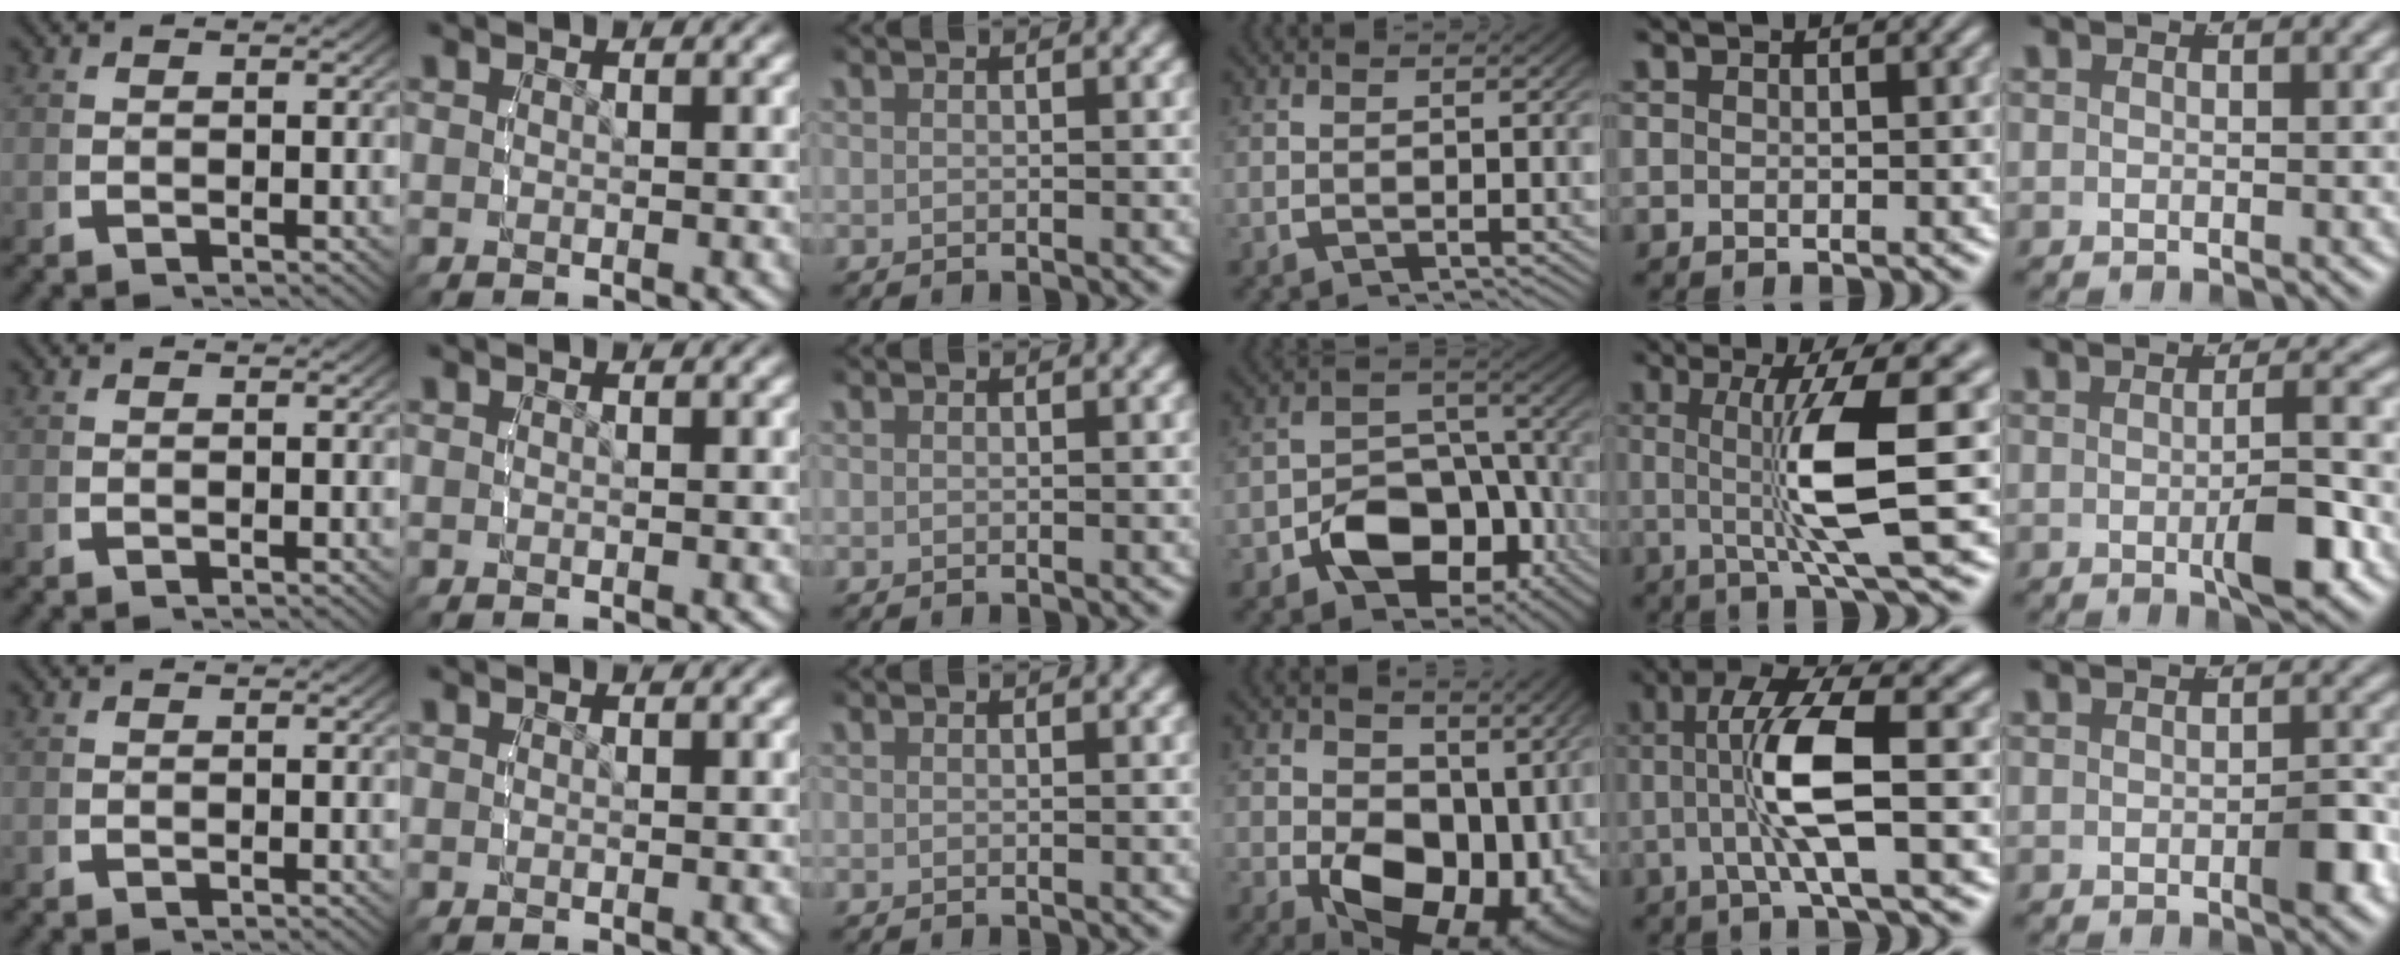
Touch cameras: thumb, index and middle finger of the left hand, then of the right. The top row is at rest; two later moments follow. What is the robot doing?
{"motion": "lift_and_place", "object": "stress ball aka squeeze ball"}